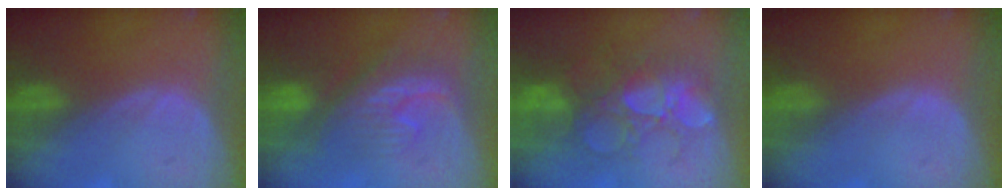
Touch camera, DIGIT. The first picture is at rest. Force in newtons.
{"total": 8.0, "press": 7.9, "slide": 1.1}
{"total": 10.5, "press": 9.3, "slide": 4.8}
{"total": 0.0}